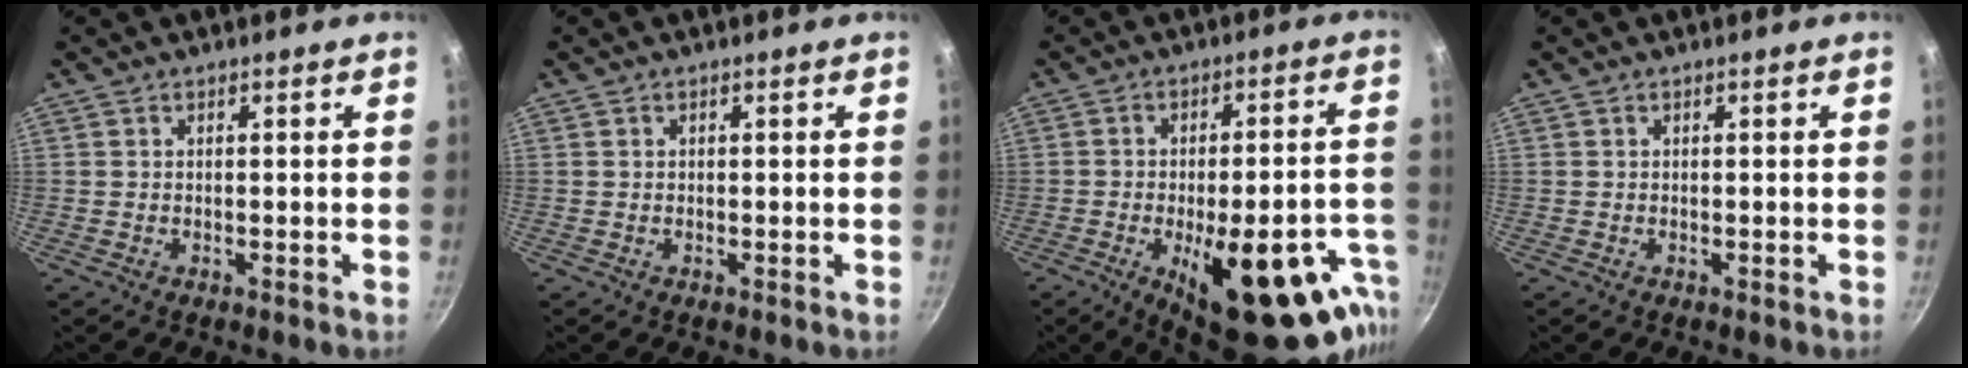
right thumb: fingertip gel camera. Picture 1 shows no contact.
{"total": 0.0}
{"total": 26.1, "force": [-11.2, 10.8, 21.0], "torque": [-0.217, 0.033, -0.142]}
{"total": 0.0}